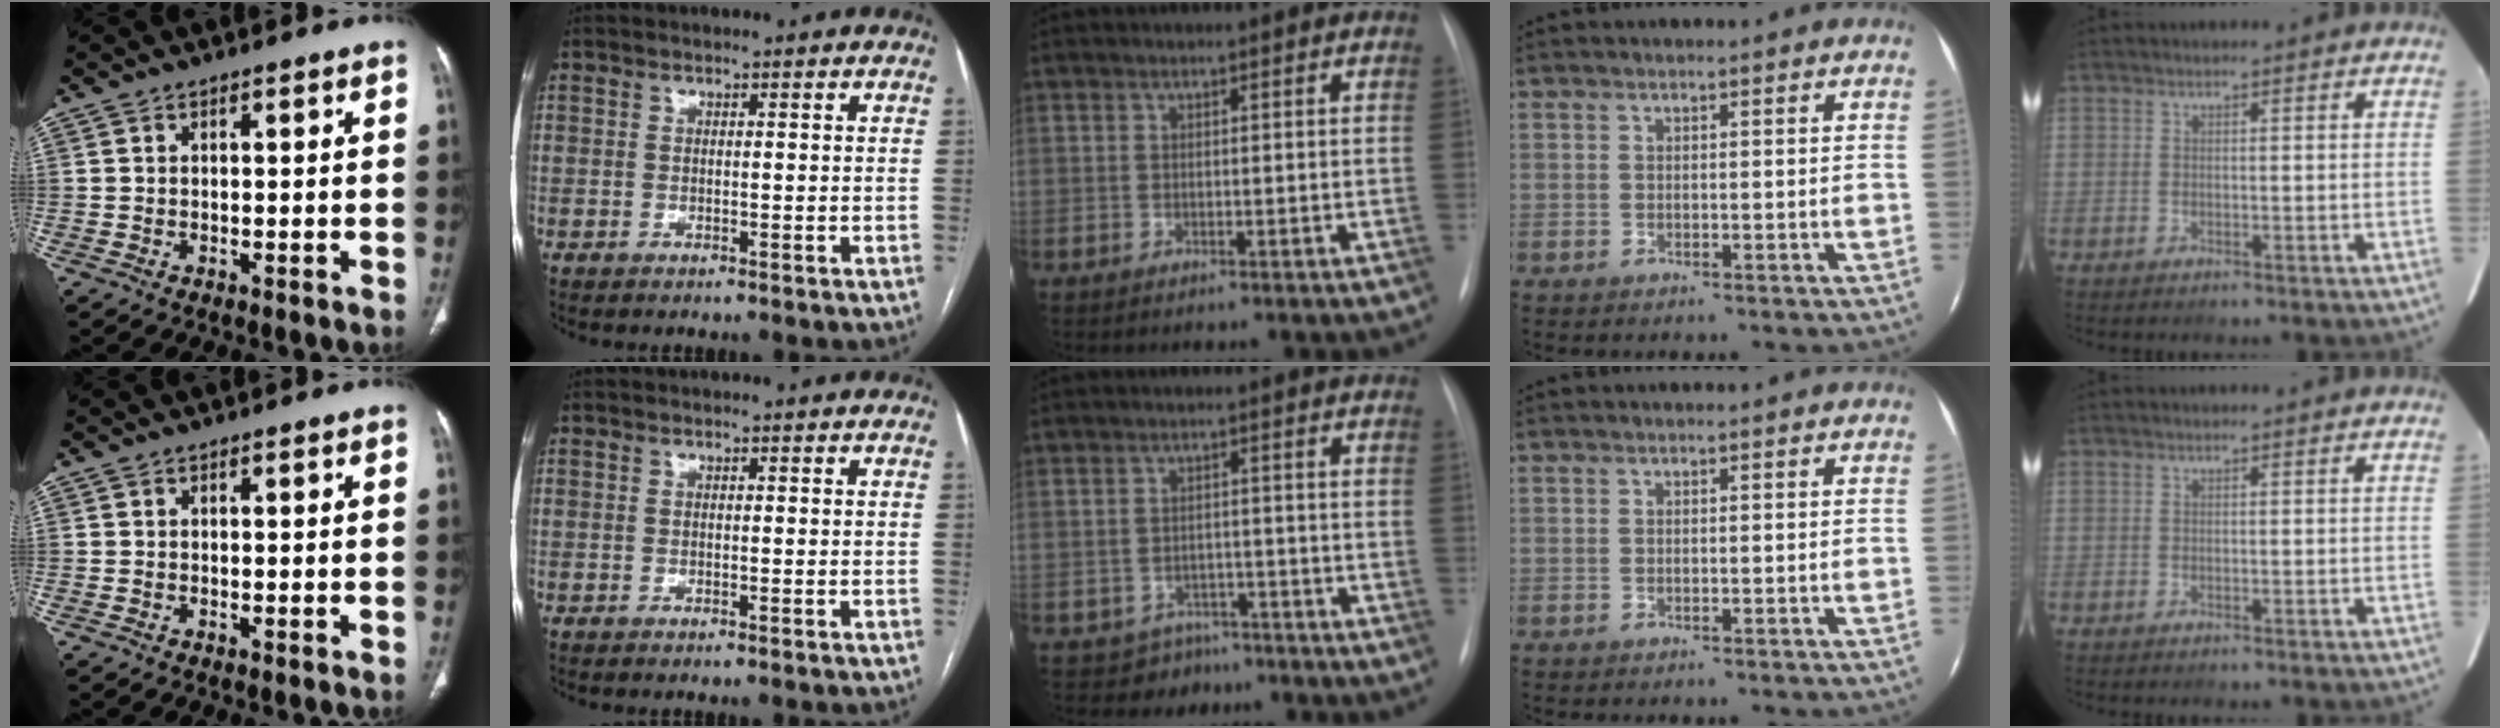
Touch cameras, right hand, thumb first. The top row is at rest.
{"middle": {"total": 4.6, "force": [-3.4, 3.0, -0.5], "torque": [0.013, 0.013, -0.046]}}